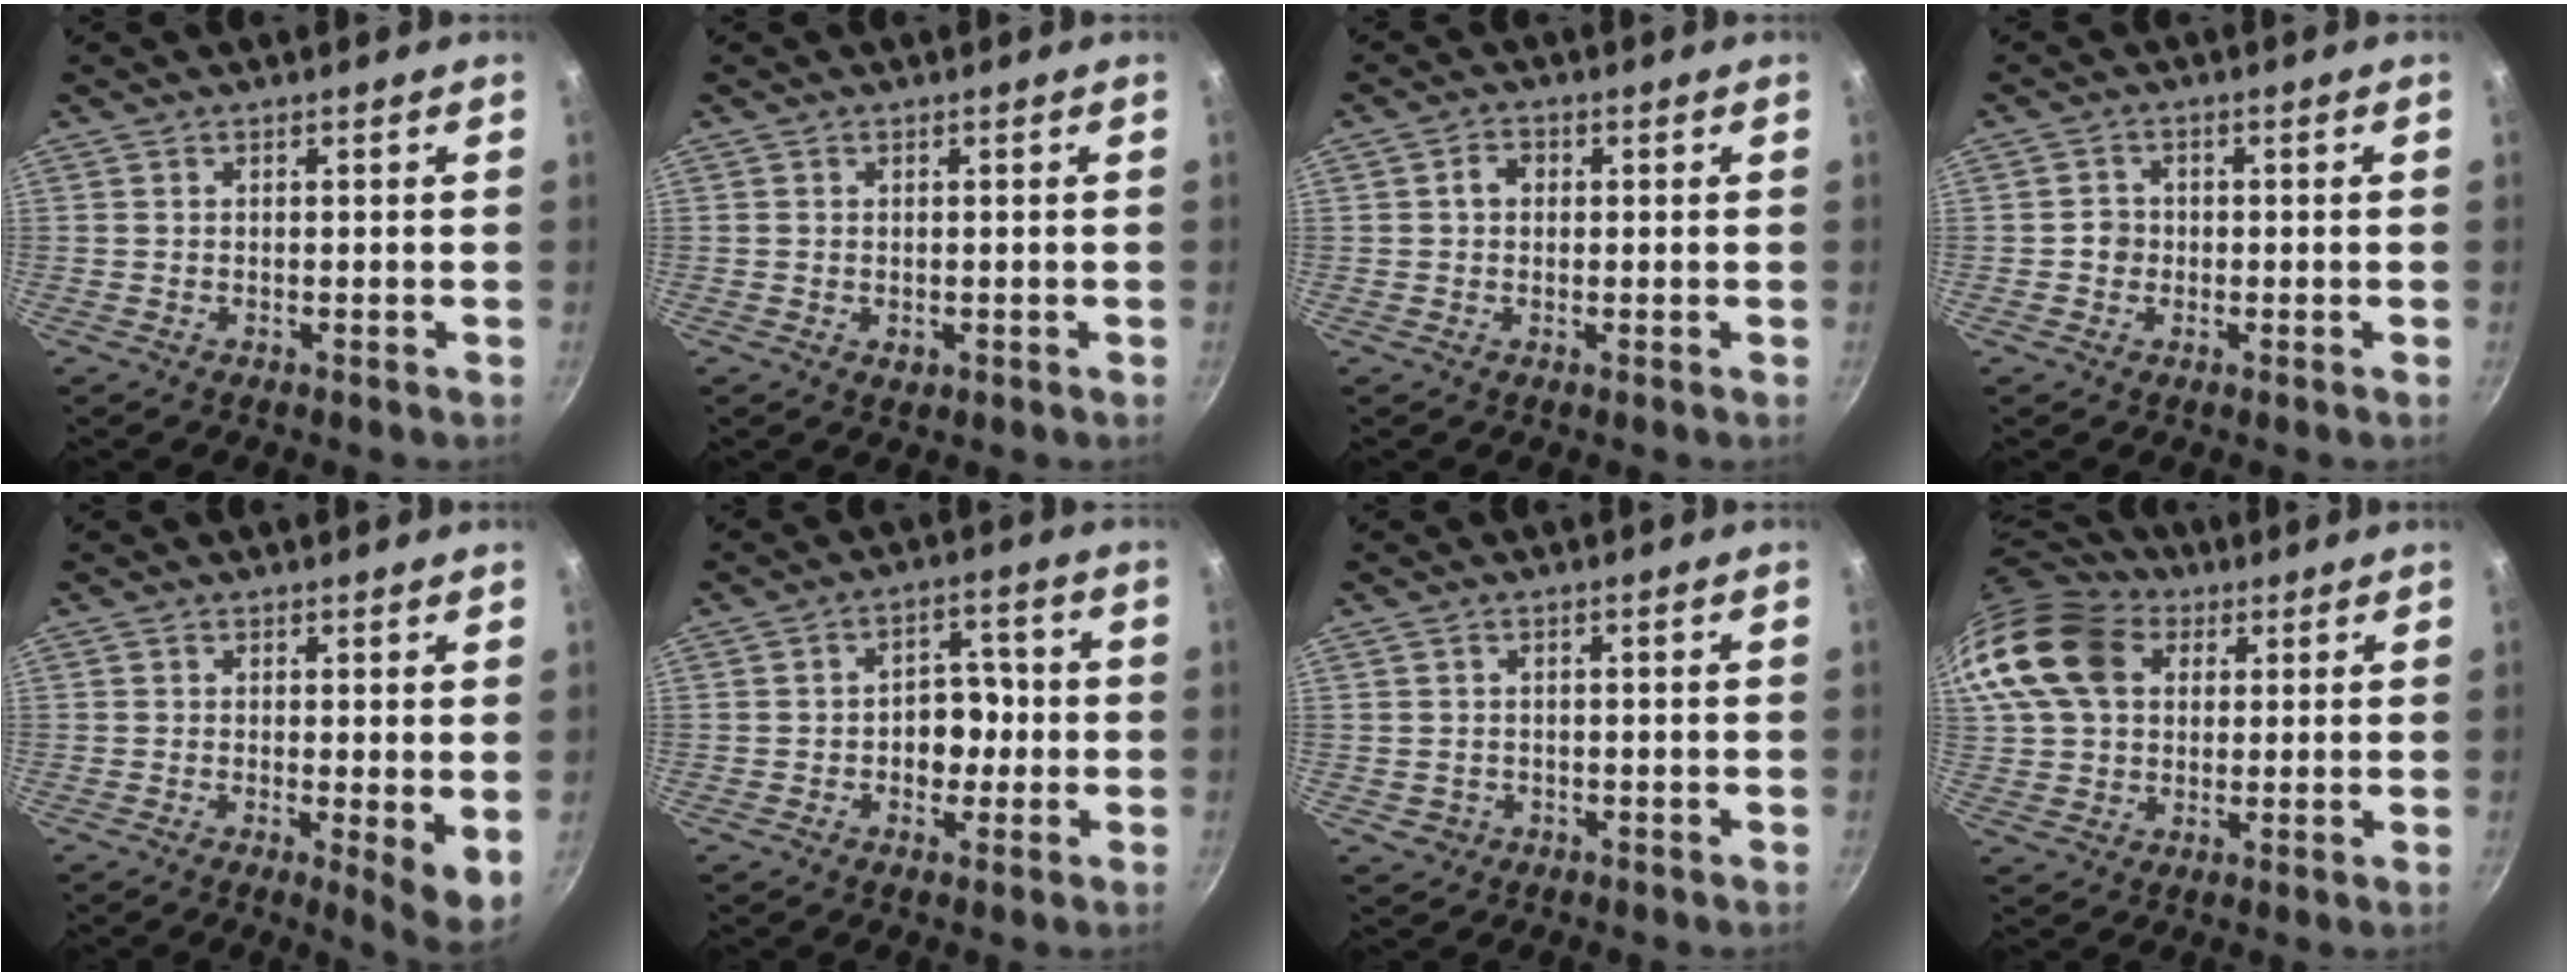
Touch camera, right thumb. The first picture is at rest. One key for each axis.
{"total": 1.2, "fx": -0.1, "fy": 0.9, "fz": 0.7, "tx": -0.009, "ty": -0.002, "tz": -0.002}
{"total": 2.7, "fx": 0.3, "fy": 2.2, "fz": 1.6, "tx": -0.014, "ty": 0.007, "tz": 0.002}
{"total": 2.8, "fx": -0.6, "fy": 2.6, "fz": 1.0, "tx": 0.002, "ty": 0.009, "tz": -0.014}
{"total": 5.7, "fx": 0.1, "fy": 1.5, "fz": 5.5, "tx": -0.071, "ty": -0.021, "tz": -0.001}
{"total": 6.6, "fx": -0.9, "fy": 5.0, "fz": 4.3, "tx": -0.008, "ty": 0.017, "tz": -0.016}
{"total": 2.9, "fx": -0.8, "fy": 2.7, "fz": 0.8, "tx": -0.003, "ty": 0.007, "tz": -0.002}
{"total": 20.8, "fx": 6.9, "fy": 15.5, "fz": 12.1, "tx": -0.263, "ty": 0.028, "tz": 0.116}